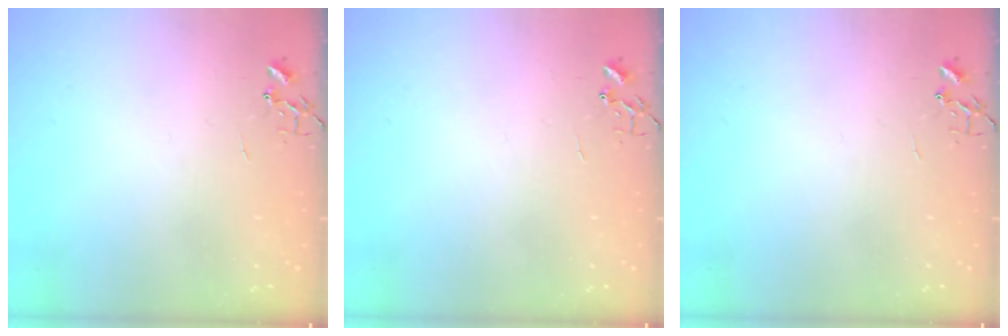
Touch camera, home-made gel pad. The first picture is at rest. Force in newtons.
{"total": 0.0}
{"total": 0.0}